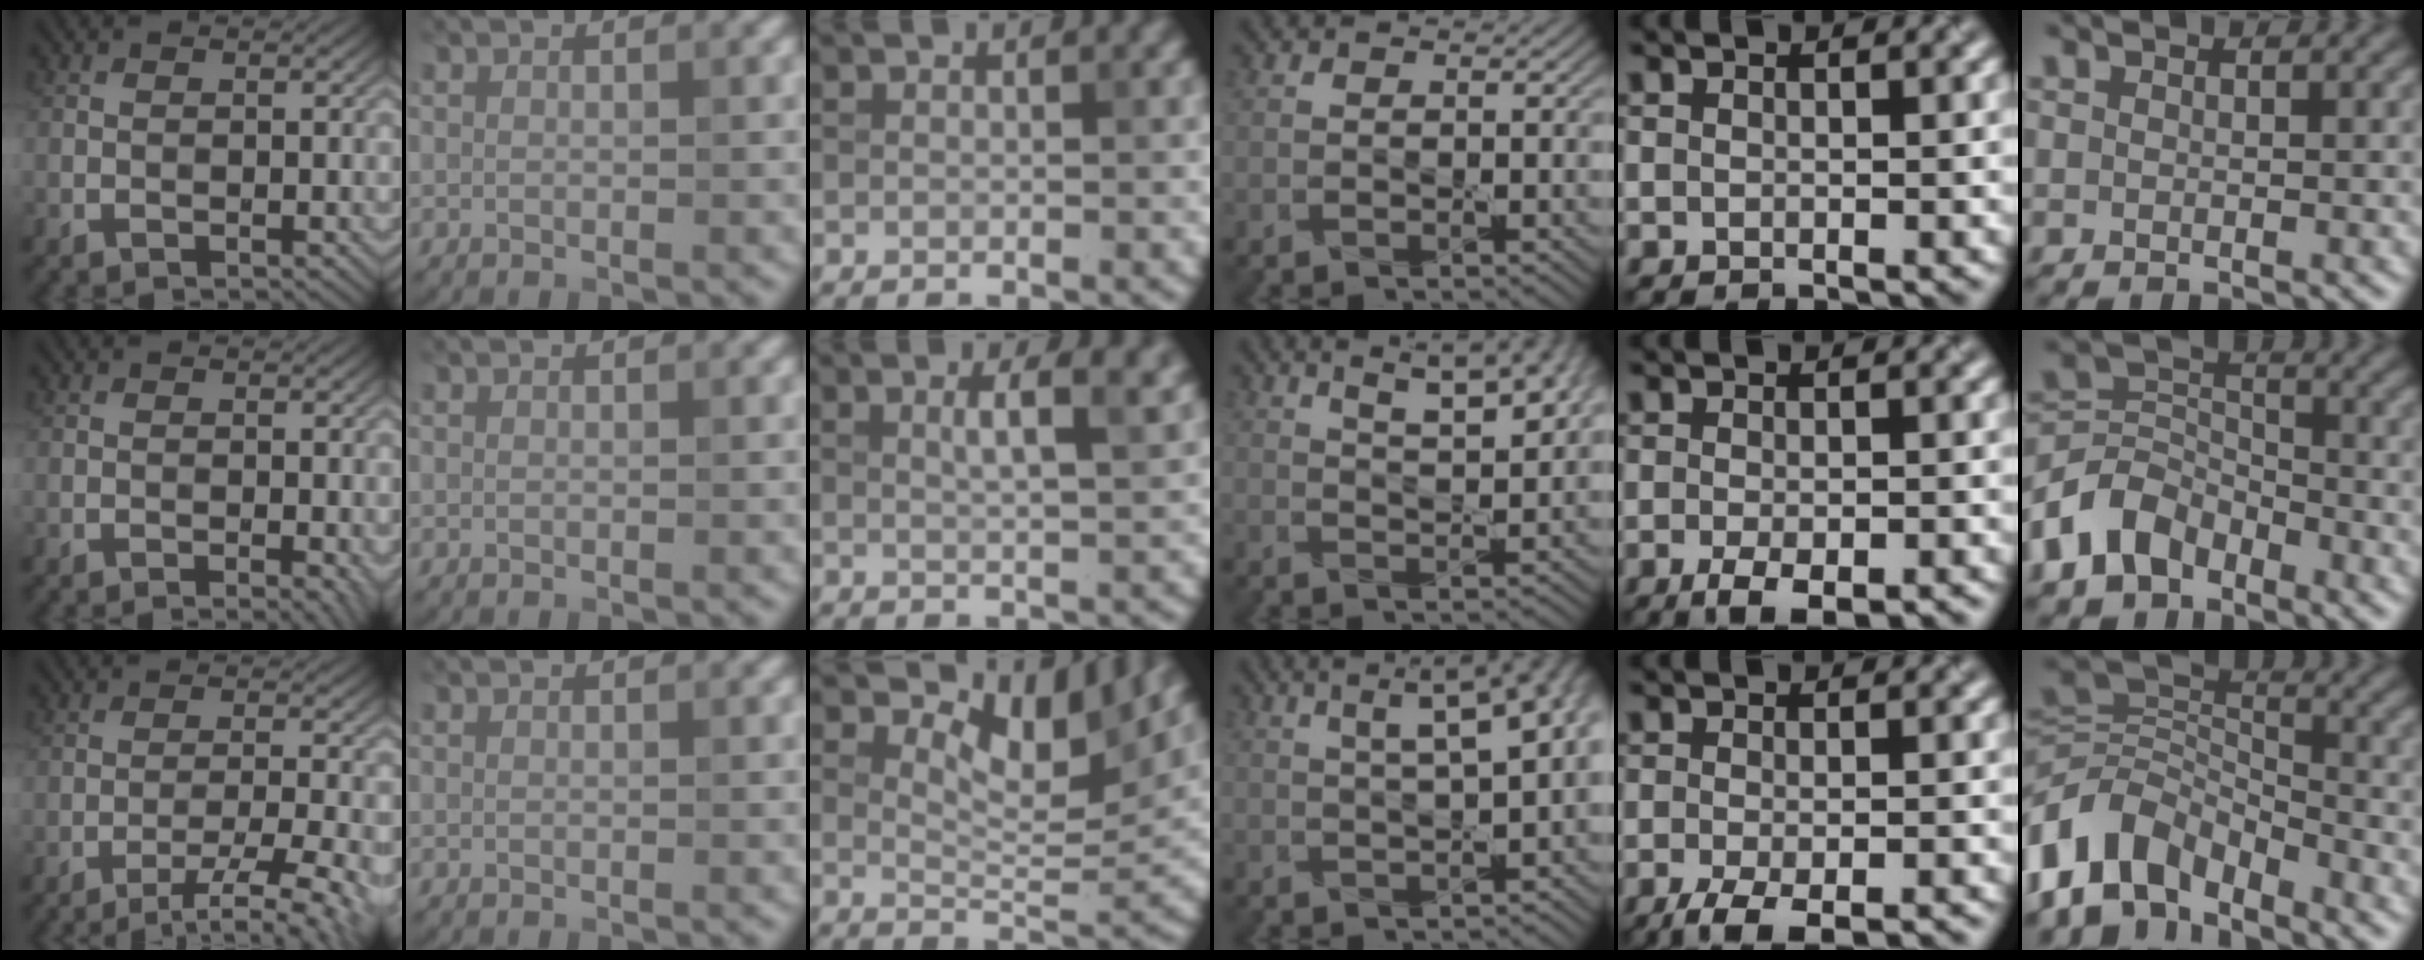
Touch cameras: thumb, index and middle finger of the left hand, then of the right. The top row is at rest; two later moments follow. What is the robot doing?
{"motion": "pour", "object": "sugar"}